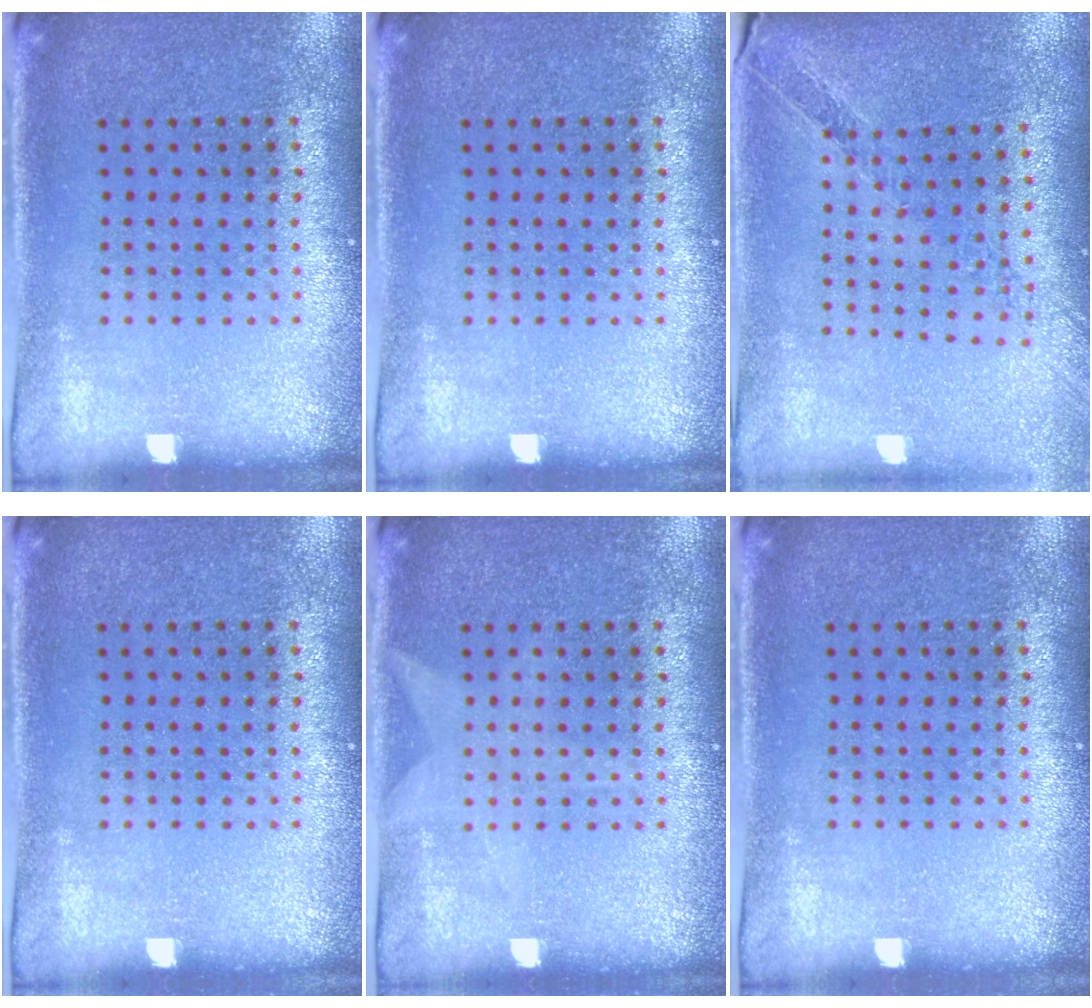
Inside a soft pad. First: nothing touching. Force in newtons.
{"total": 0.0}
{"total": 0.6, "press": 0.6, "slide": 0.1}
{"total": 0.0}
{"total": 0.8, "press": 0.8, "slide": 0.1}
{"total": 0.0}